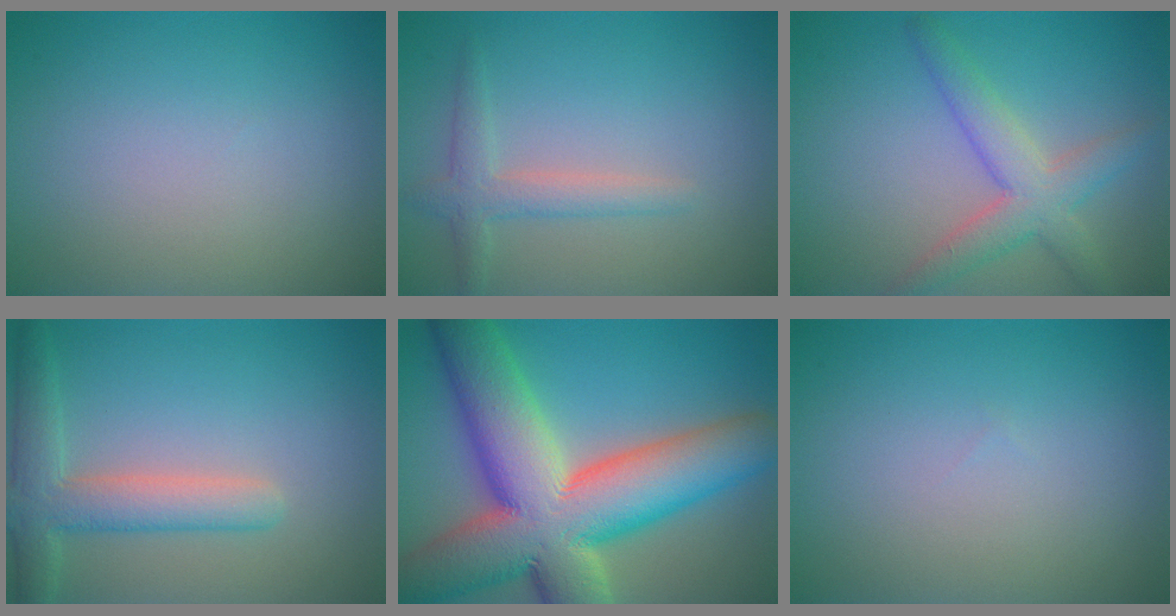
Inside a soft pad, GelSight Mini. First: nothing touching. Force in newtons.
{"total": 2.4, "press": 2.4, "slide": 0.1}
{"total": 4.4, "press": 4.3, "slide": 0.3}
{"total": 4.6, "press": 4.6, "slide": 0.4}
{"total": 16.9, "press": 16.8, "slide": 1.4}
{"total": 0.0}